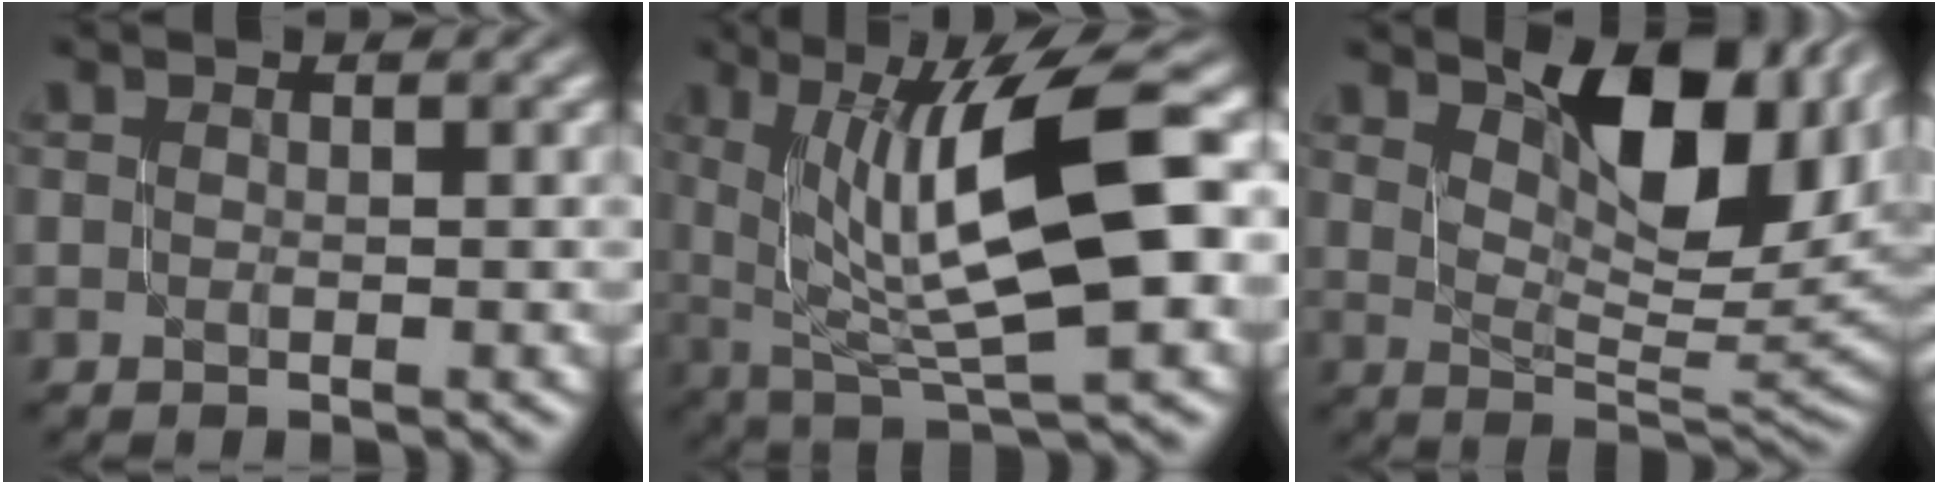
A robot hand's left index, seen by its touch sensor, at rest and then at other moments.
{"total": 11.7, "force": [2.0, 3.2, 11.0], "torque": [-0.175, 0.007, 0.037]}
{"total": 11.2, "force": [4.6, 4.7, 9.1], "torque": [-0.130, 0.006, 0.077]}